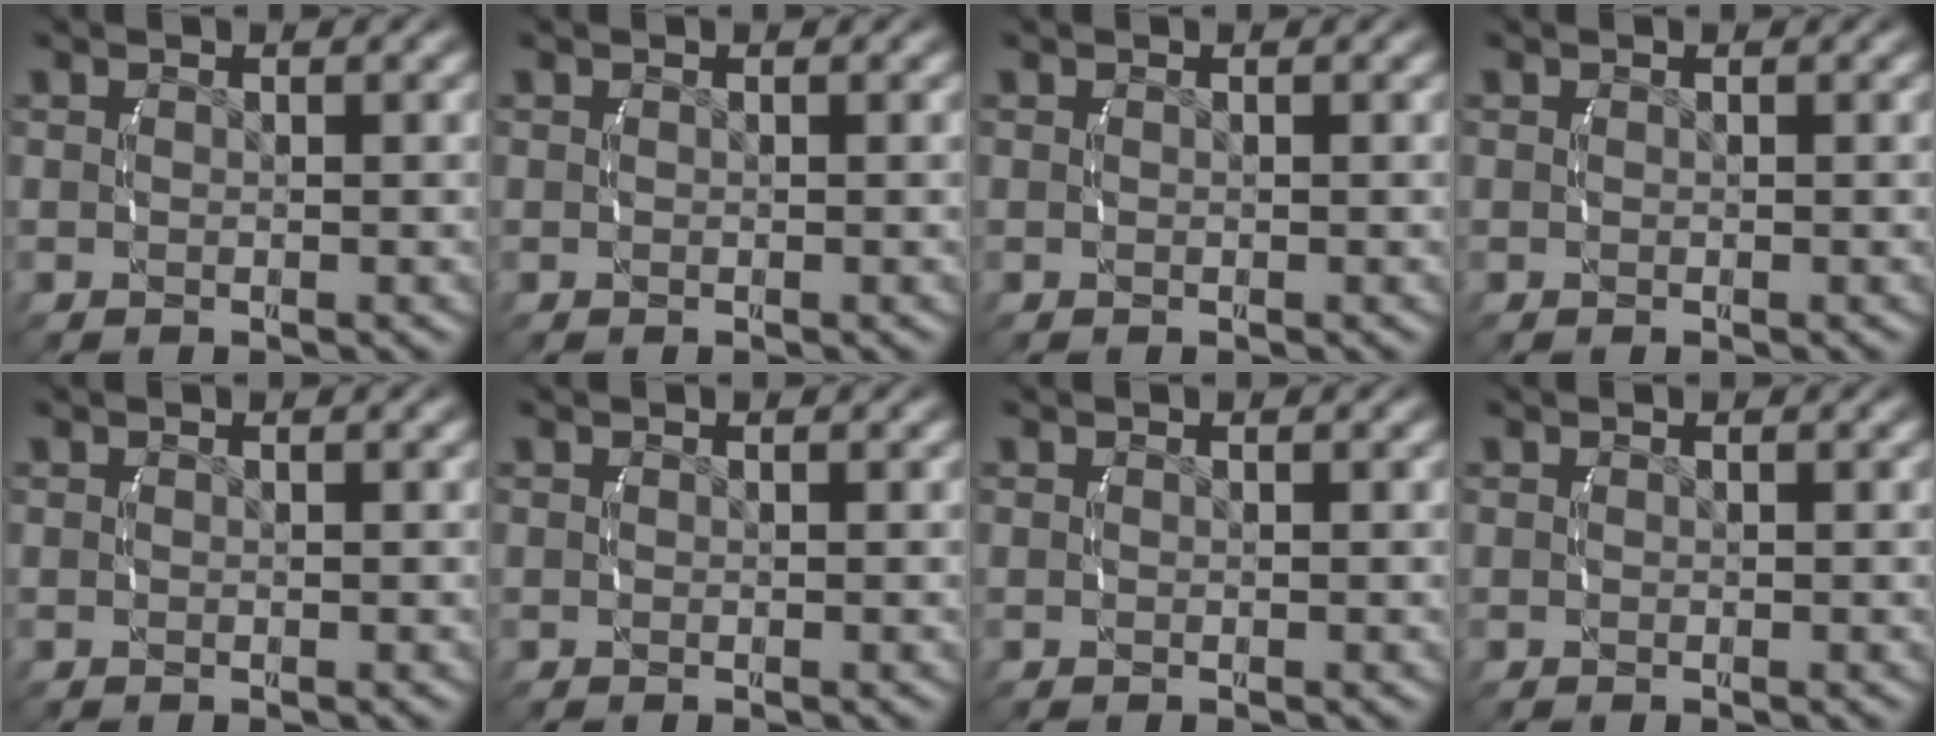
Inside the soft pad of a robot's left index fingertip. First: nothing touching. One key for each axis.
{"total": 0.0}
{"total": 0.0}
{"total": 0.0}
{"total": 0.0}
{"total": 0.0}
{"total": 0.0}
{"total": 0.0}